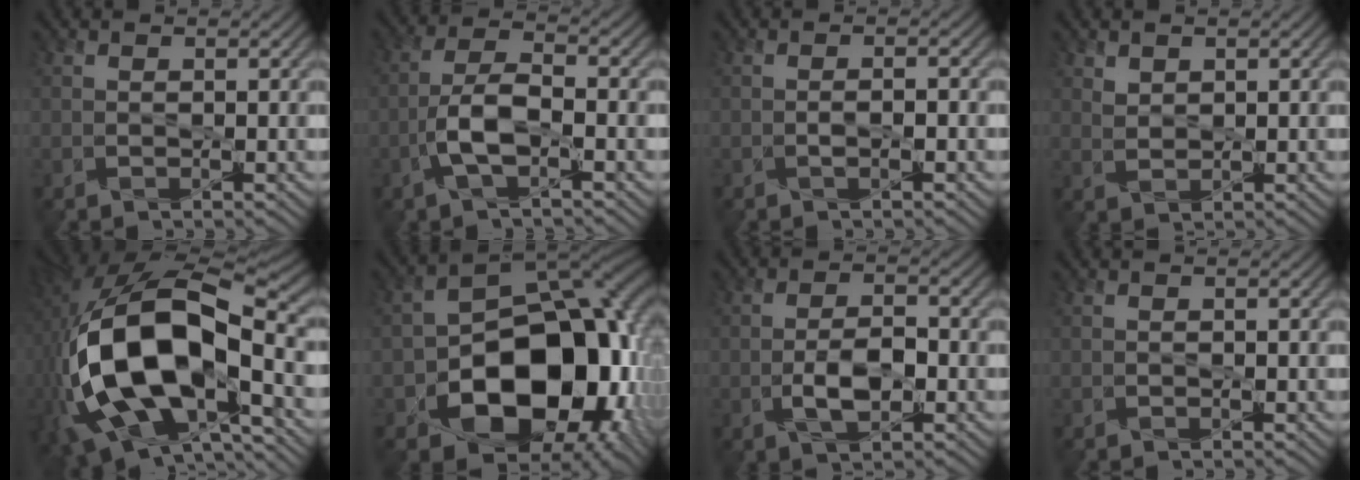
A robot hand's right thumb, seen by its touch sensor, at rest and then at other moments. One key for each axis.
{"total": 5.1, "fx": -2.3, "fy": 1.4, "fz": 4.4, "tx": -0.088, "ty": 0.014, "tz": -0.049}
{"total": 1.0, "fx": -0.6, "fy": -0.1, "fz": 0.8, "tx": 0.001, "ty": 0.006, "tz": -0.010}
{"total": 2.1, "fx": 1.6, "fy": 1.0, "fz": 0.7, "tx": -0.030, "ty": -0.003, "tz": 0.033}
{"total": 18.8, "fx": -3.7, "fy": 9.6, "fz": 15.7, "tx": -0.358, "ty": -0.018, "tz": -0.045}
{"total": 18.4, "fx": -5.9, "fy": 12.4, "fz": 12.3, "tx": -0.176, "ty": -0.048, "tz": -0.075}
{"total": 4.2, "fx": -1.6, "fy": 1.5, "fz": 3.6, "tx": -0.065, "ty": 0.005, "tz": -0.027}
{"total": 0.0}